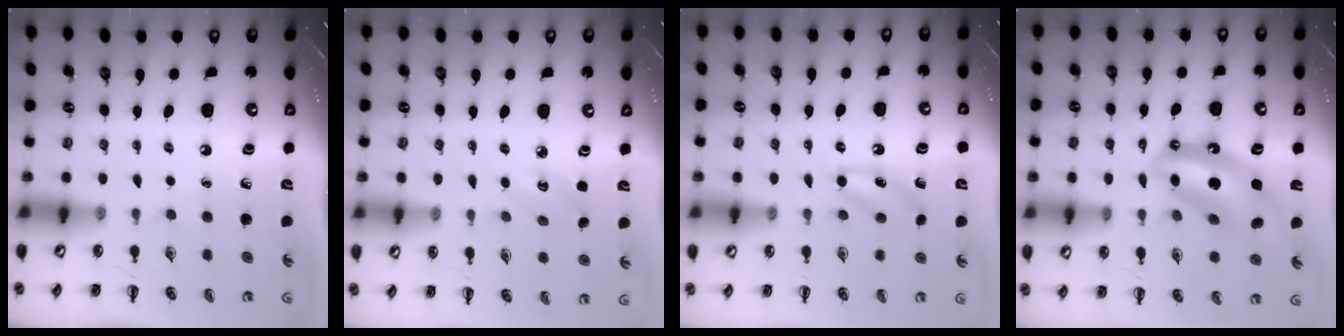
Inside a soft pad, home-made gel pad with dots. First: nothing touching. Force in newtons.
{"total": 2.6, "press": 2.5, "slide": 0.7}
{"total": 9.3, "press": 9.2, "slide": 1.8}
{"total": 12.5, "press": 12.0, "slide": 3.5}